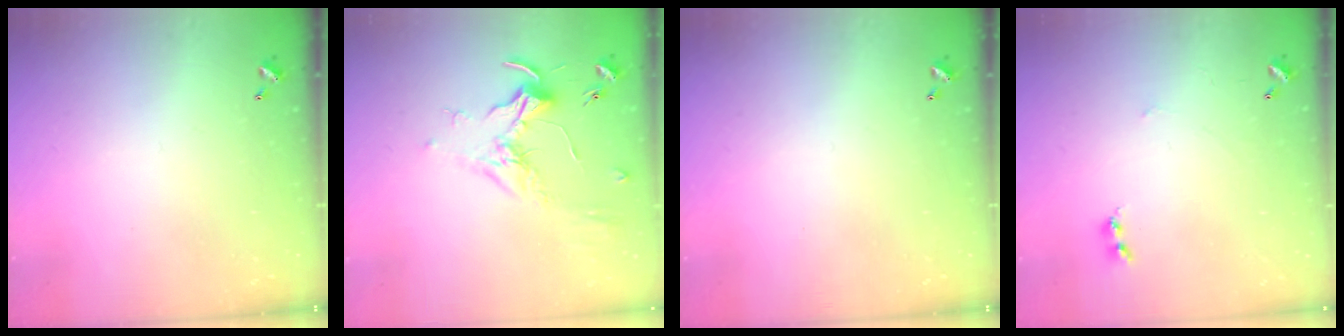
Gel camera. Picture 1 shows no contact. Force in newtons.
{"total": 1.7, "press": 1.5, "slide": 0.7}
{"total": 0.0}
{"total": 2.6, "press": 2.6, "slide": 0.4}